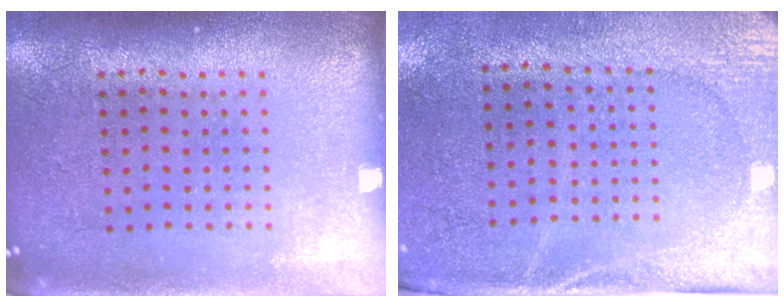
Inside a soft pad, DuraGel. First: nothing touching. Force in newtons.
{"total": 2.7, "press": 2.2, "slide": 1.5}